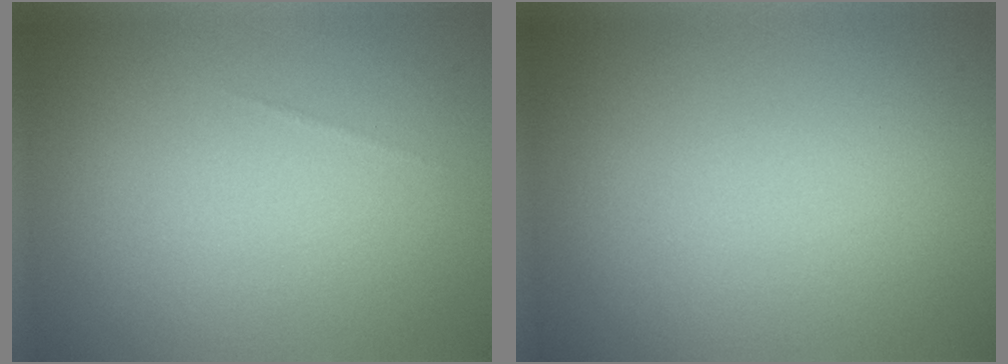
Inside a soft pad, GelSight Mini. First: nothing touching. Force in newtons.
{"total": 0.0}